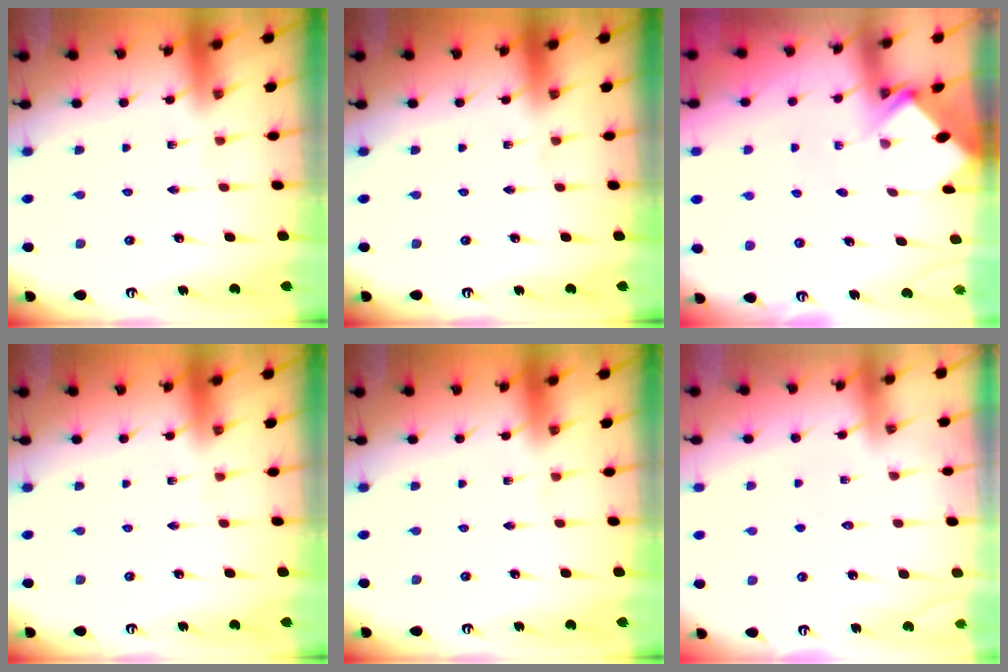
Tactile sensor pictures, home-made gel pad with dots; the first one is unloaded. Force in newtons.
{"total": 0.0}
{"total": 2.8, "press": 2.8, "slide": 0.2}
{"total": 0.0}
{"total": 0.0}
{"total": 3.6, "press": 3.5, "slide": 0.3}